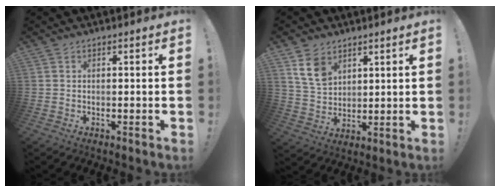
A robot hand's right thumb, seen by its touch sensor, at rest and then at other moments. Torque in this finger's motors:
{"motor_torque": [1.03, 1.22, -0.04, -0.26, 0.00]}